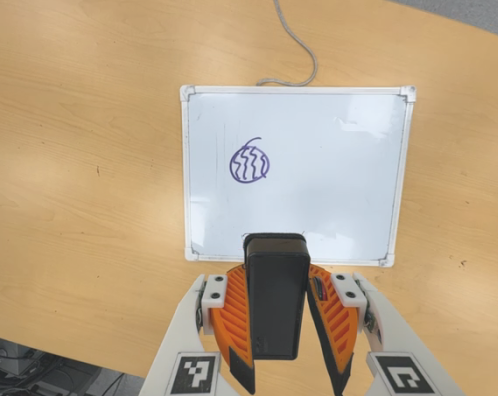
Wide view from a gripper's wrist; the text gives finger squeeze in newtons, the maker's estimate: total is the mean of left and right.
{"total": 6.2, "left": 5.0, "right": 7.5}